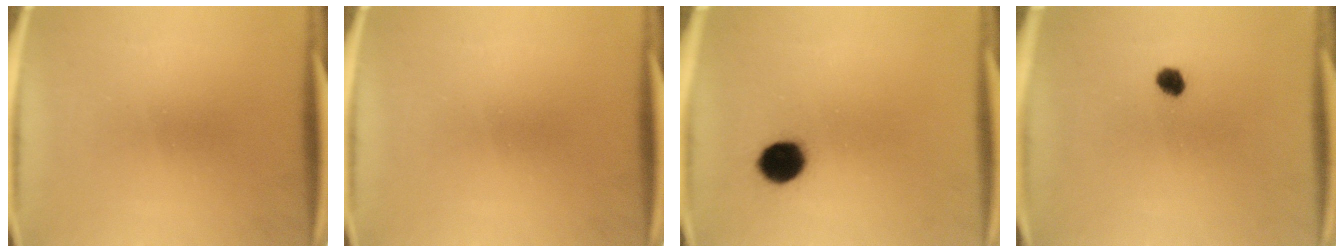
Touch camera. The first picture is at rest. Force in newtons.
{"total": 0.0}
{"total": 7.3}
{"total": 2.5}